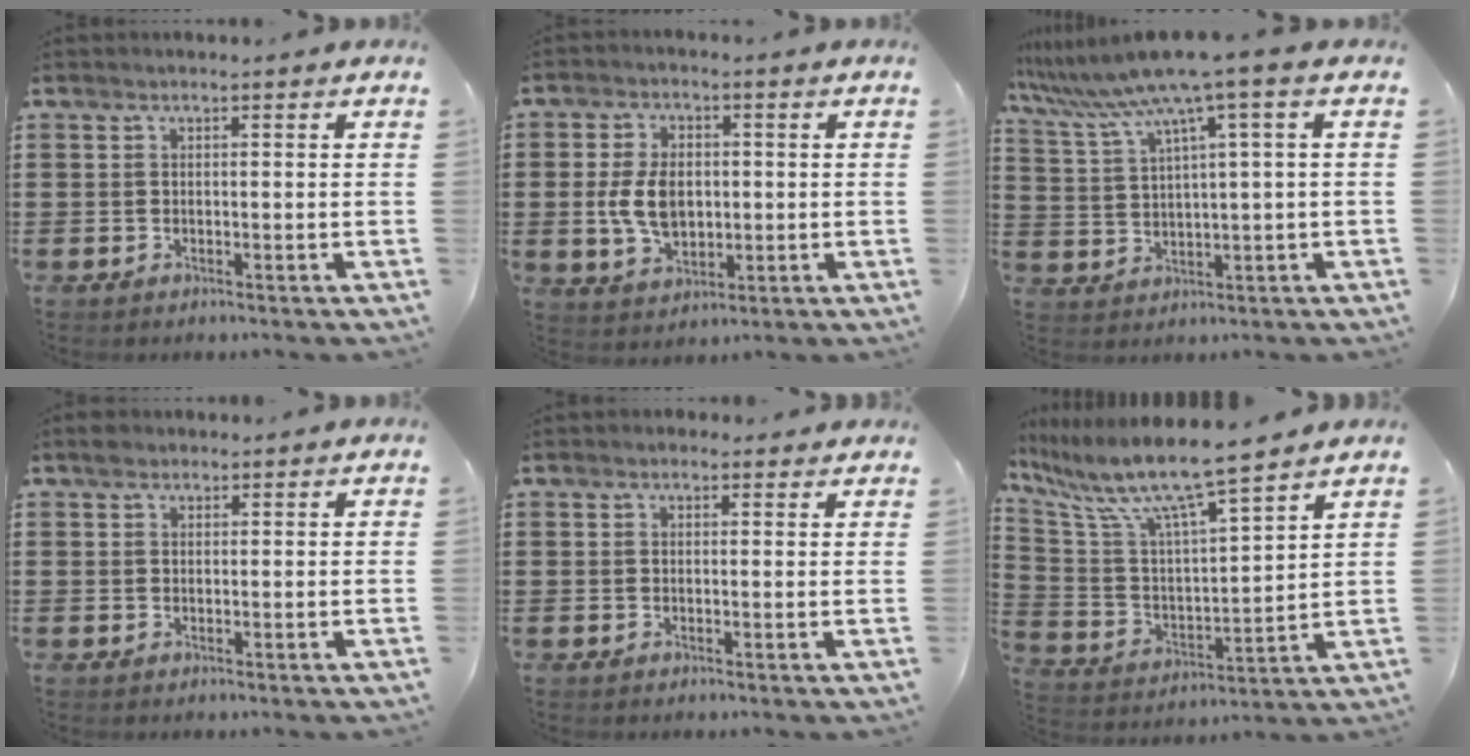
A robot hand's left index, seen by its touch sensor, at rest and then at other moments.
{"total": 7.4, "force": [0.0, 4.7, 5.7], "torque": [-0.123, 0.005, -0.007]}
{"total": 7.7, "force": [4.7, -0.2, 6.1], "torque": [-0.148, -0.034, 0.075]}
{"total": 1.4, "force": [1.1, 0.8, 0.3], "torque": [-0.001, 0.002, 0.019]}
{"total": 1.2, "force": [1.0, 0.7, 0.2], "torque": [-0.007, 0.006, 0.019]}
{"total": 10.1, "force": [8.4, 0.2, 5.6], "torque": [-0.145, -0.055, 0.137]}